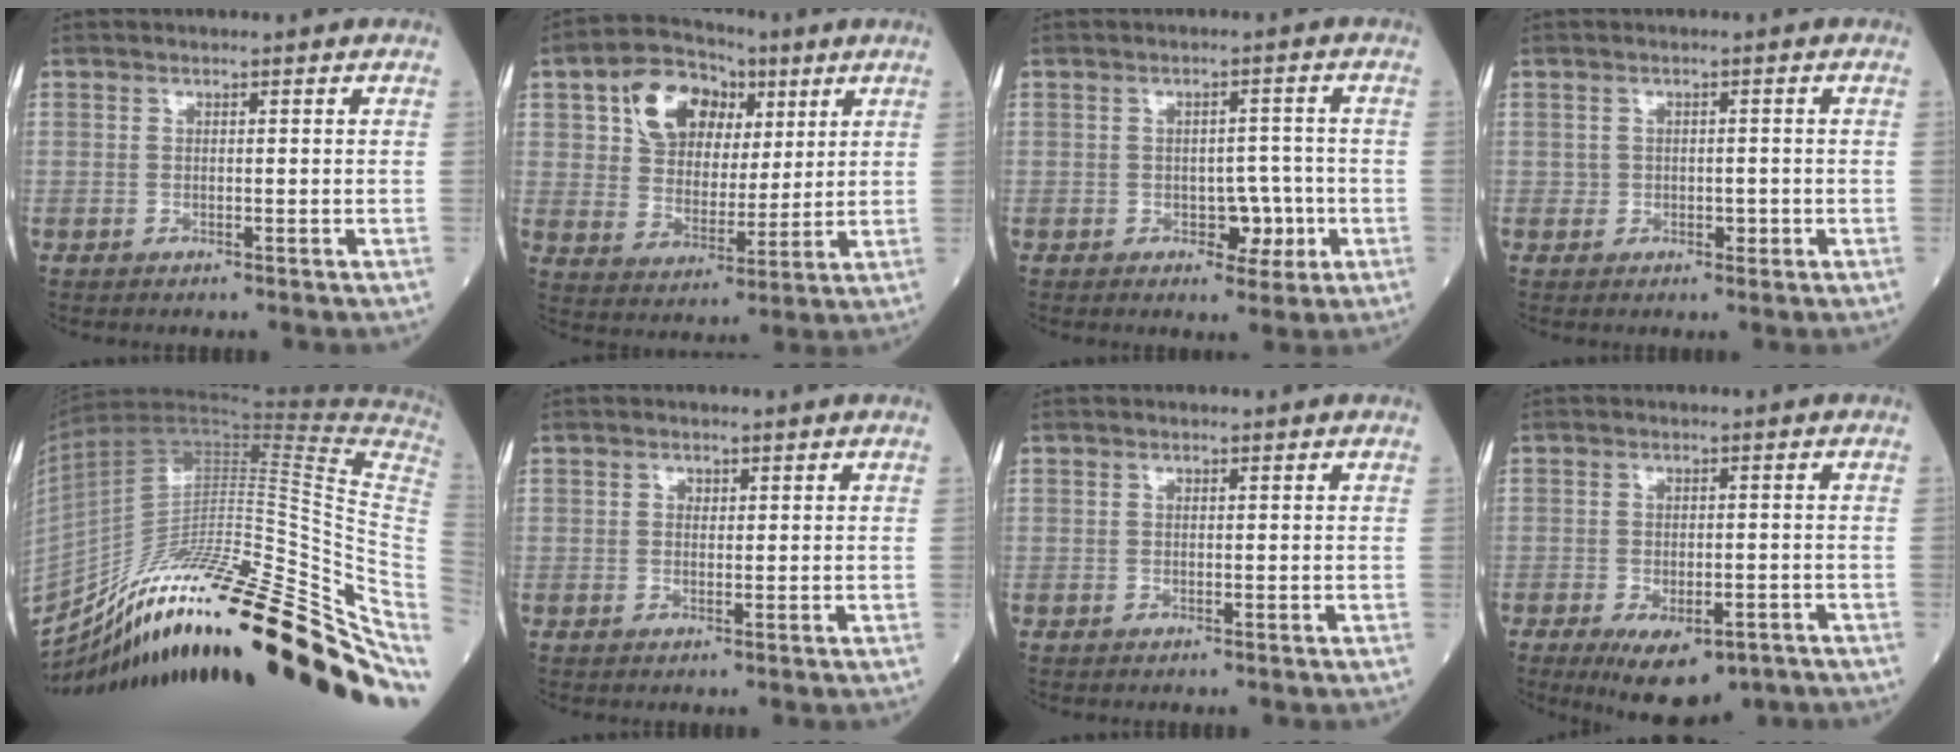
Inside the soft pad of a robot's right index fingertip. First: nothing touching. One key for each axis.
{"total": 12.0, "fx": 5.3, "fy": 8.1, "fz": 7.0, "tx": -0.134, "ty": 0.035, "tz": 0.096}
{"total": 4.1, "fx": -1.3, "fy": 2.5, "fz": 3.0, "tx": -0.033, "ty": 0.005, "tz": -0.012}
{"total": 1.4, "fx": -0.2, "fy": 1.2, "fz": 0.8, "tx": -0.011, "ty": 0.002, "tz": 0.002}
{"total": 34.1, "fx": -21.2, "fy": 5.2, "fz": 26.2, "tx": -0.327, "ty": -0.009, "tz": -0.330}
{"total": 1.0, "fx": 0.5, "fy": 0.7, "fz": 0.4, "tx": -0.006, "ty": -0.001, "tz": 0.008}
{"total": 0.0}
{"total": 9.0, "fx": -5.7, "fy": 3.7, "fz": 5.9, "tx": -0.084, "ty": -0.009, "tz": -0.077}